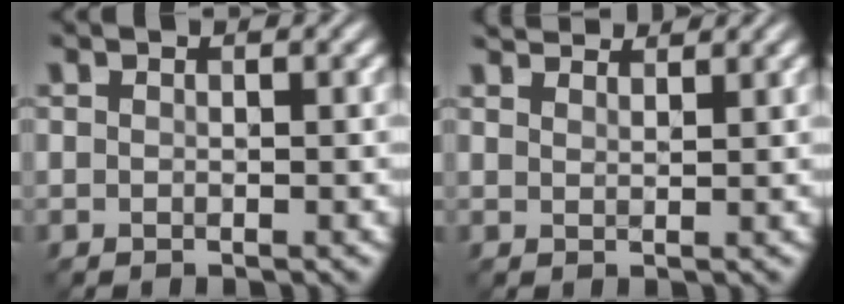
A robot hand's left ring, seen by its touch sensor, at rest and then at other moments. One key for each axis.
{"total": 3.9, "fx": 3.6, "fy": 0.7, "fz": 1.3, "tx": -0.013, "ty": 0.004, "tz": 0.044}